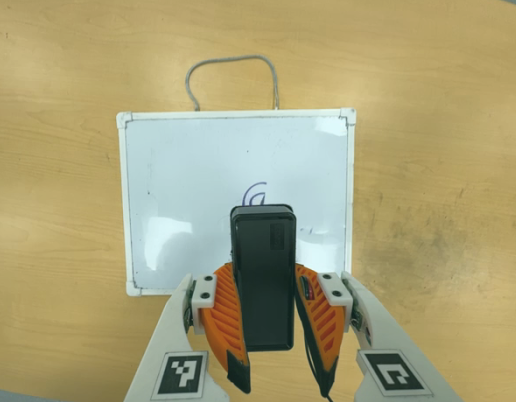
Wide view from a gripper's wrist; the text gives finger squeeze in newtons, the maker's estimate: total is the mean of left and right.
{"total": 8.1, "left": 7.1, "right": 9.1}